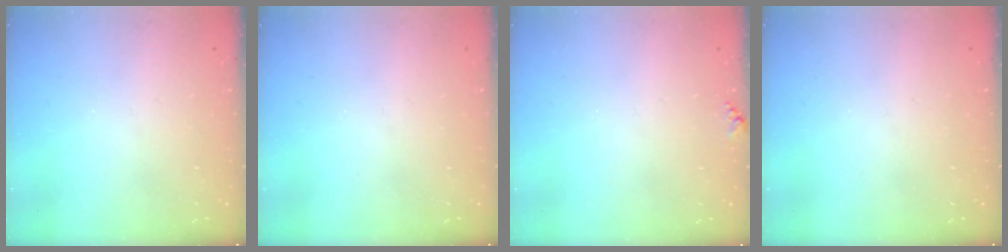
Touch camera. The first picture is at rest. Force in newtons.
{"total": 0.0}
{"total": 4.5, "press": 4.5, "slide": 0.4}
{"total": 0.0}